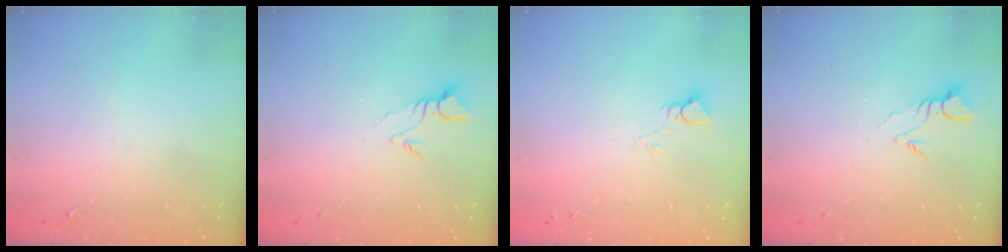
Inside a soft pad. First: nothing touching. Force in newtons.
{"total": 3.7, "press": 3.6, "slide": 0.3}
{"total": 5.3, "press": 5.3, "slide": 0.5}
{"total": 3.7, "press": 3.6, "slide": 0.3}